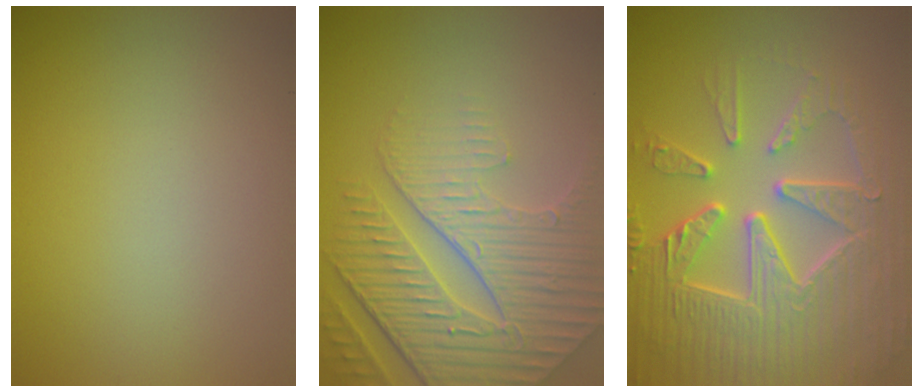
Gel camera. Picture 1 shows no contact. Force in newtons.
{"total": 8.0, "press": 5.8, "slide": 5.5}
{"total": 9.5, "press": 6.6, "slide": 6.9}